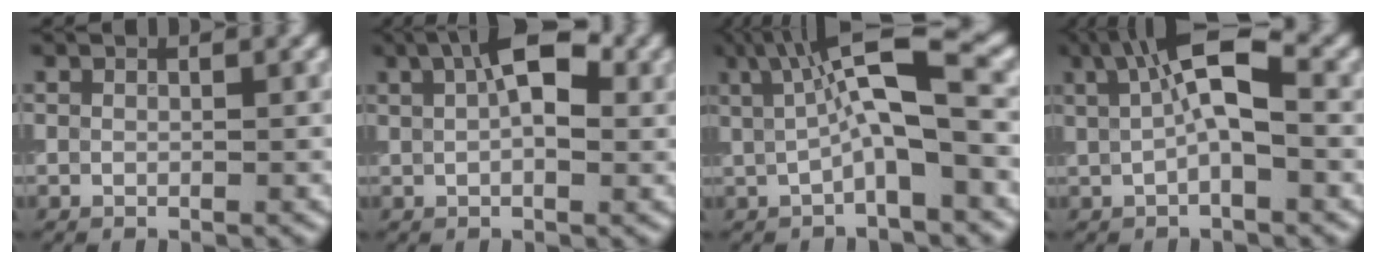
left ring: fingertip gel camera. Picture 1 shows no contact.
{"total": 5.8, "force": [1.9, 2.7, 4.7], "torque": [-0.067, 0.015, 0.018]}
{"total": 7.0, "force": [1.2, 1.8, 6.7], "torque": [-0.113, 0.014, 0.012]}
{"total": 5.7, "force": [1.2, 1.7, 5.3], "torque": [-0.089, 0.012, 0.011]}